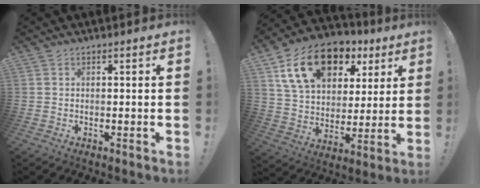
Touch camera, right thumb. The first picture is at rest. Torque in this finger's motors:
{"motor_torque": [-0.07, 1.39, 1.38, 0.68, 0.55]}